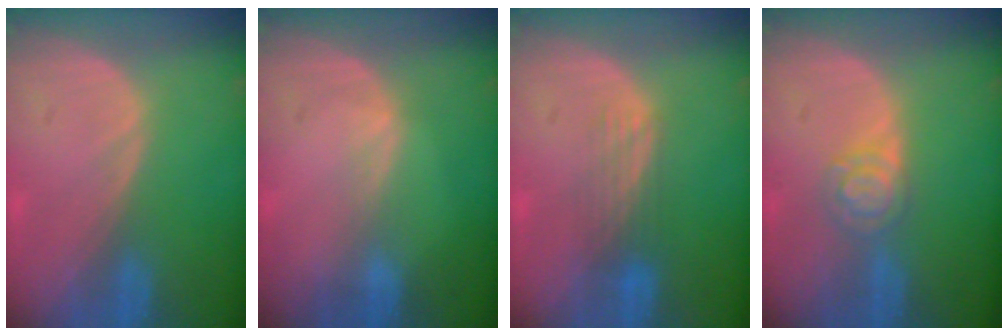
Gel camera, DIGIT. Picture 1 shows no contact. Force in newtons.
{"total": 0.9, "press": 0.8, "slide": 0.2}
{"total": 3.9, "press": 3.2, "slide": 2.3}
{"total": 3.8, "press": 3.8, "slide": 0.2}